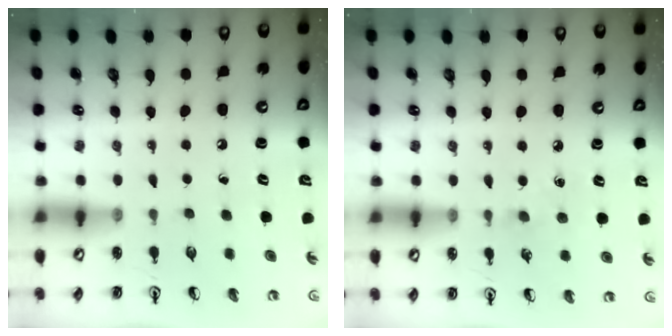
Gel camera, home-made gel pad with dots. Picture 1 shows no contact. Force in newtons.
{"total": 2.8, "press": 2.8, "slide": 0.4}